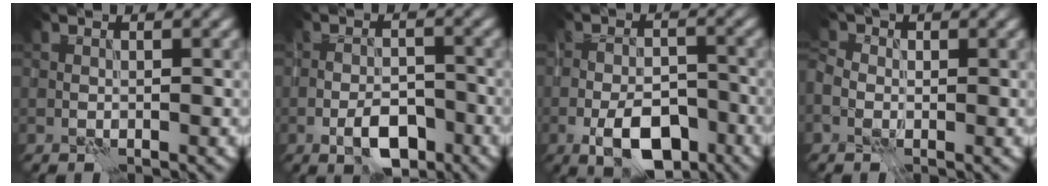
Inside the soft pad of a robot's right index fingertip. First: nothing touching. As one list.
[{"total": 4.2, "force": [-2.3, 1.9, 2.9], "torque": [-0.043, 0.000, -0.038]}, {"total": 6.5, "force": [-3.4, 3.0, 4.6], "torque": [-0.073, -0.002, -0.060]}, {"total": 1.8, "force": [-0.2, 1.6, 0.9], "torque": [-0.015, 0.004, -0.009]}]